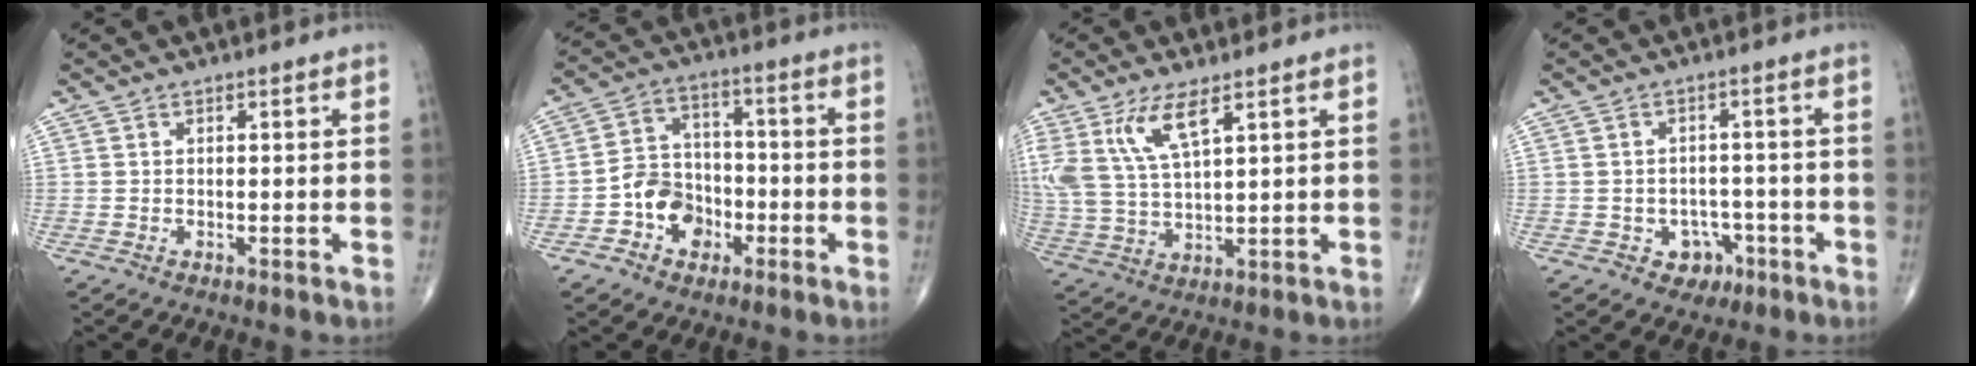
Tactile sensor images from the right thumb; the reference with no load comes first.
{"total": 9.3, "force": [-3.4, 7.5, 4.2], "torque": [-0.034, 0.036, -0.064]}
{"total": 10.7, "force": [5.4, 3.5, 8.5], "torque": [-0.191, -0.016, 0.117]}
{"total": 4.9, "force": [-2.3, 3.9, 1.8], "torque": [0.006, 0.021, -0.026]}